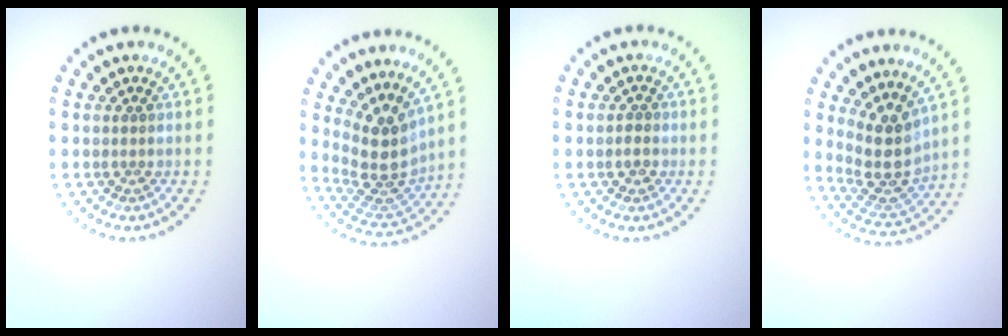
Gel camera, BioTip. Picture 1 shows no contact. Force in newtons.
{"total": 4.4, "press": 3.2, "slide": 3.0}
{"total": 0.7, "press": 0.6, "slide": 0.3}
{"total": 4.2, "press": 3.2, "slide": 2.8}